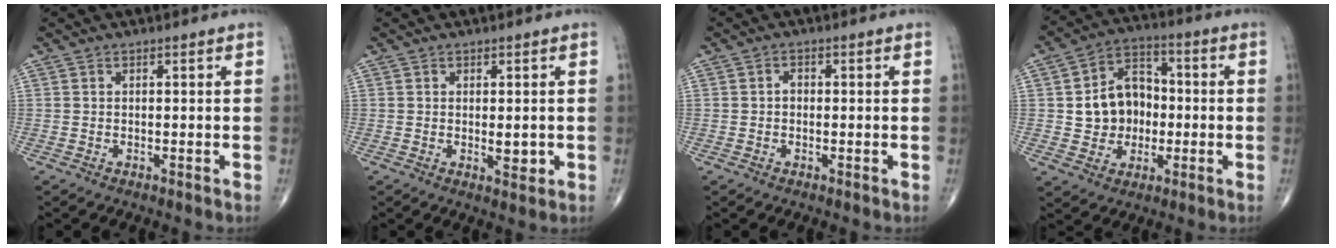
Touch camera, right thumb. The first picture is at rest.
{"total": 2.7, "force": [-0.2, 1.3, 2.3], "torque": [-0.030, -0.007, 0.002]}
{"total": 1.3, "force": [-0.1, 1.0, 0.8], "torque": [-0.005, 0.005, -0.004]}
{"total": 11.3, "force": [-0.5, 9.4, 6.2], "torque": [-0.063, 0.026, -0.008]}